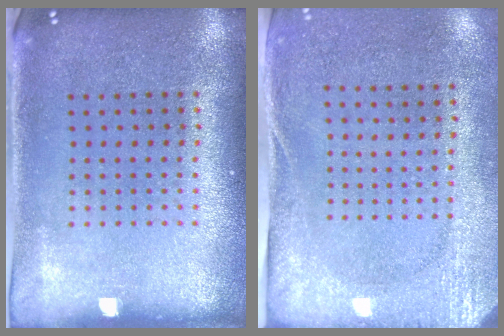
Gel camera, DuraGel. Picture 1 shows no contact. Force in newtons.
{"total": 2.7, "press": 2.2, "slide": 1.7}